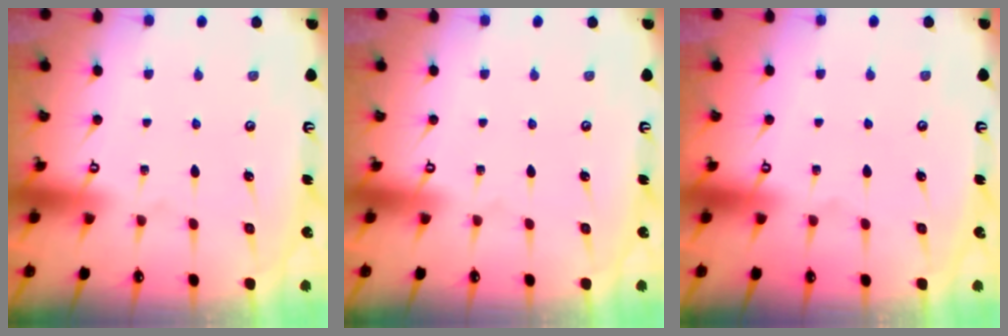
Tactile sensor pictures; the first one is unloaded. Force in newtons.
{"total": 0.0}
{"total": 0.0}